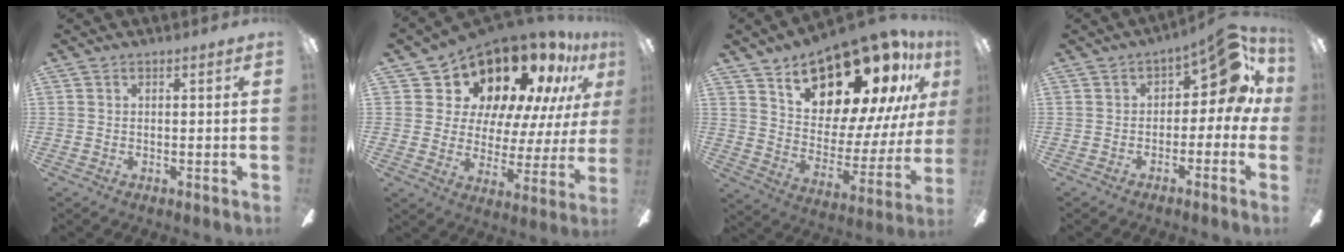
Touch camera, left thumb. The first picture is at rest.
{"total": 18.8, "force": [15.0, 8.4, 7.5], "torque": [-0.128, -0.113, 0.266]}
{"total": 24.1, "force": [18.0, 10.4, 12.2], "torque": [-0.166, -0.131, 0.314]}
{"total": 9.9, "force": [2.9, 4.9, 8.1], "torque": [-0.109, -0.009, 0.048]}